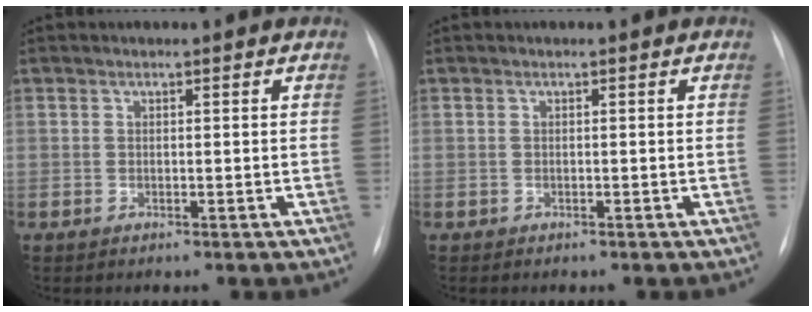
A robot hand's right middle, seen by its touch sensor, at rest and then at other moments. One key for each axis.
{"total": 0.0}